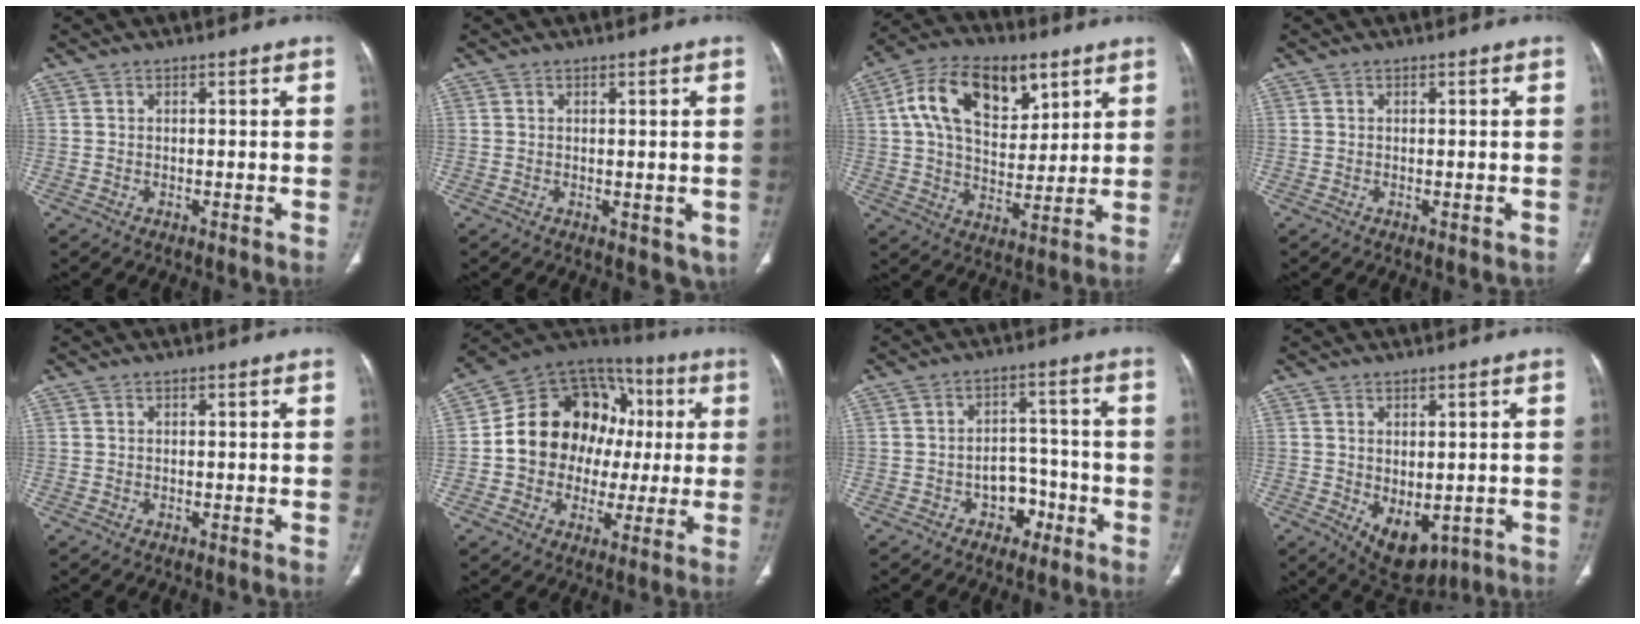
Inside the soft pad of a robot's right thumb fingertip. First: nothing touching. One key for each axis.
{"total": 3.5, "fx": -0.5, "fy": 2.0, "fz": 2.8, "tx": -0.020, "ty": -0.008, "tz": 0.001}
{"total": 17.8, "fx": 7.1, "fy": 10.6, "fz": 12.4, "tx": -0.181, "ty": -0.008, "tz": 0.121}
{"total": 1.0, "fx": -0.4, "fy": 0.5, "fz": 0.8, "tx": -0.009, "ty": -0.003, "tz": -0.002}
{"total": 0.0}
{"total": 20.6, "fx": 1.2, "fy": 16.4, "fz": 12.4, "tx": -0.148, "ty": 0.047, "tz": 0.022}
{"total": 6.2, "fx": -3.2, "fy": 4.7, "fz": 2.7, "tx": -0.004, "ty": 0.044, "tz": -0.045}
{"total": 8.2, "fx": -1.8, "fy": 4.9, "fz": 6.3, "tx": -0.081, "ty": -0.003, "tz": -0.002}